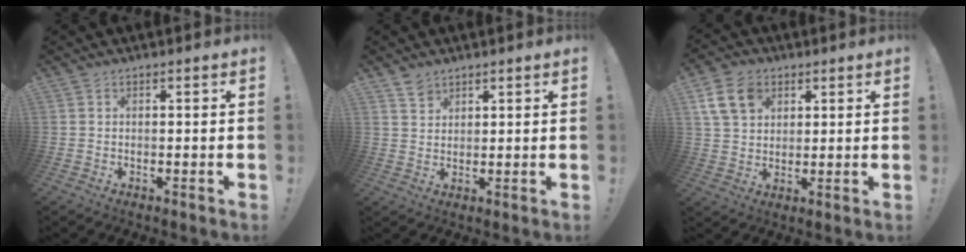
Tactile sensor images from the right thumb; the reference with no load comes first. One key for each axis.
{"total": 3.4, "fx": 2.8, "fy": 1.8, "fz": 0.5, "tx": 0.000, "ty": -0.020, "tz": 0.052}
{"total": 11.1, "fx": 5.1, "fy": 8.1, "fz": 5.7, "tx": -0.104, "ty": -0.014, "tz": 0.102}